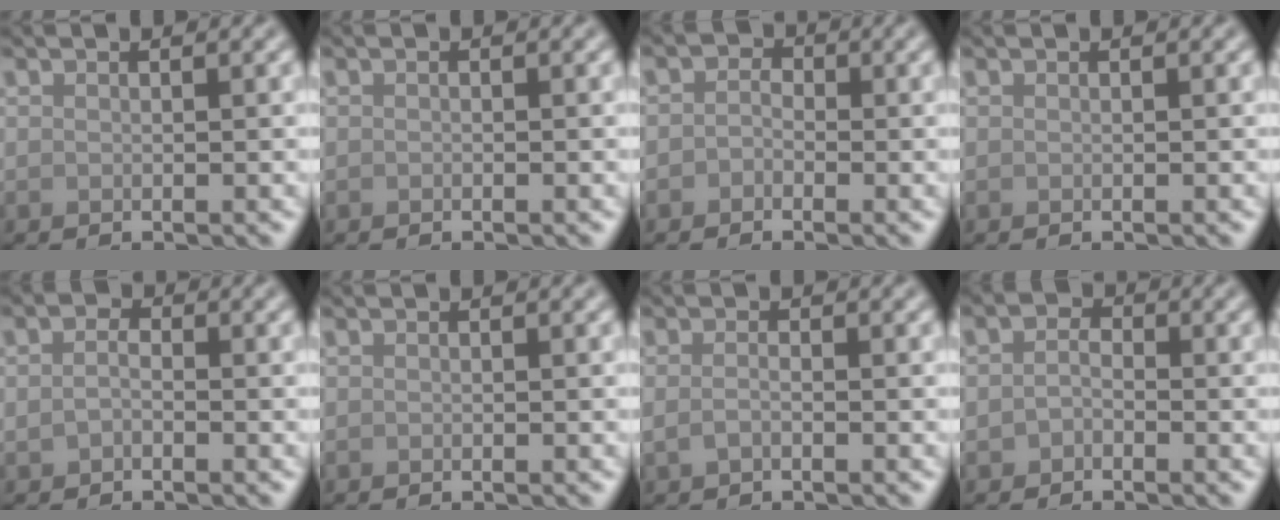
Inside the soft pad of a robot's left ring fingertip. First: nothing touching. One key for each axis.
{"total": 0.0}
{"total": 1.3, "fx": -0.4, "fy": 1.2, "fz": 0.4, "tx": -0.001, "ty": 0.000, "tz": -0.015}
{"total": 0.0}
{"total": 1.4, "fx": -0.3, "fy": 1.1, "fz": 0.9, "tx": -0.019, "ty": 0.002, "tz": -0.011}
{"total": 0.0}
{"total": 1.1, "fx": -0.3, "fy": 0.5, "fz": 0.8, "tx": -0.022, "ty": -0.002, "tz": -0.010}
{"total": 1.5, "fx": -0.5, "fy": 1.2, "fz": 0.7, "tx": -0.011, "ty": 0.002, "tz": -0.017}